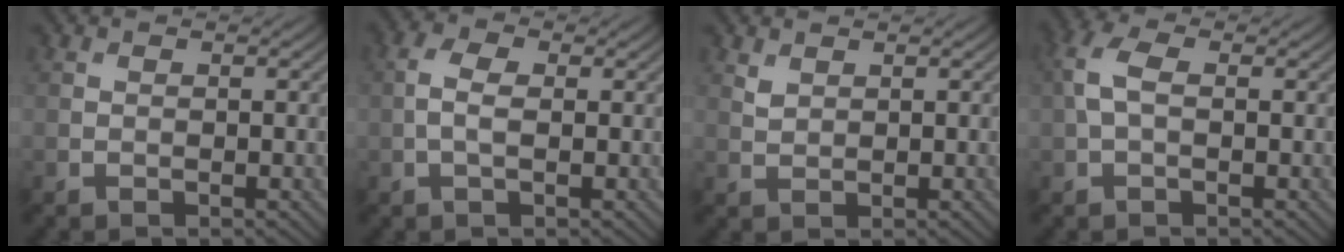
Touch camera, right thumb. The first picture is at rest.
{"total": 3.0, "force": [-0.1, 1.5, 2.6], "torque": [-0.063, 0.005, -0.009]}
{"total": 1.3, "force": [1.0, 0.6, 0.5], "torque": [-0.017, -0.002, 0.025]}
{"total": 3.8, "force": [0.4, 2.0, 3.3], "torque": [-0.084, 0.012, 0.001]}